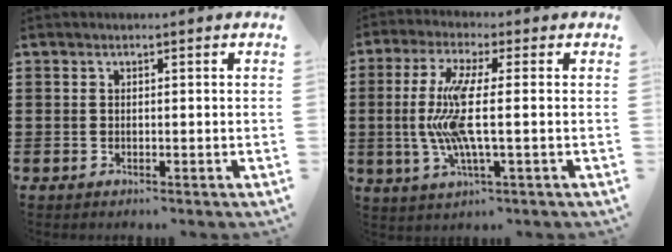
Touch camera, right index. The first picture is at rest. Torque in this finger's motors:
{"motor_torque": [2.14, 0.00, 0.49, 0.21]}